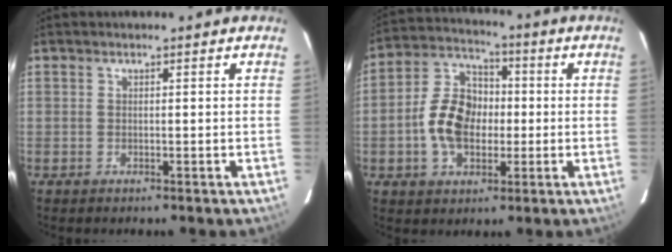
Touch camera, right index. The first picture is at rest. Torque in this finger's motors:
{"motor_torque": [0.89, -0.54, 0.30, 0.07]}